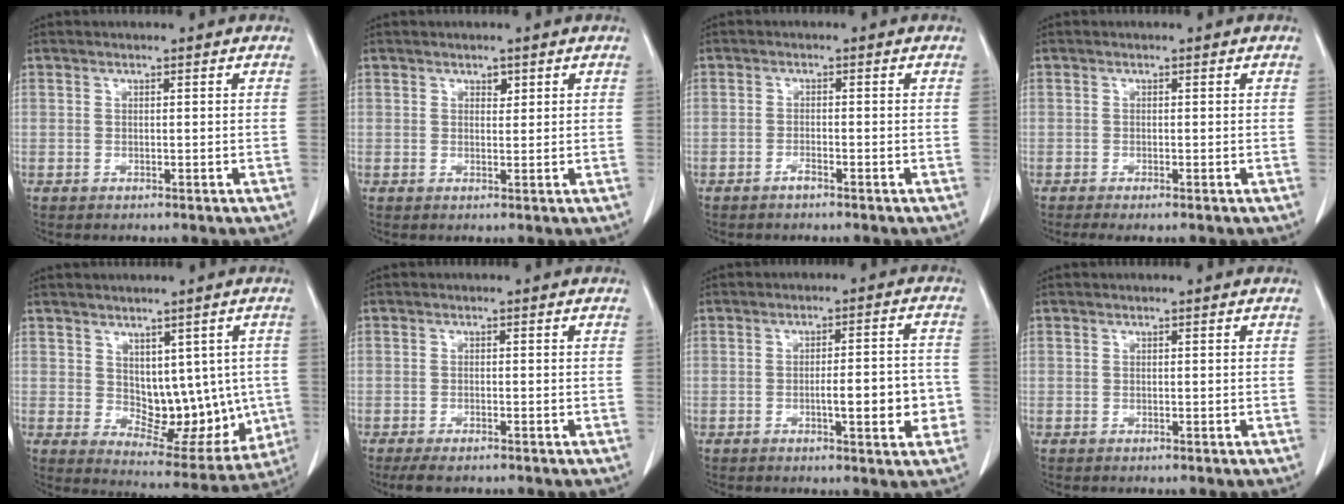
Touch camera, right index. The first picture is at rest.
{"total": 1.2, "force": [0.7, 0.7, 0.6], "torque": [-0.003, -0.004, 0.008]}
{"total": 1.1, "force": [-0.9, 0.1, 0.6], "torque": [-0.010, 0.003, -0.016]}
{"total": 1.2, "force": [-0.8, 0.0, 0.8], "torque": [-0.015, -0.004, -0.015]}
{"total": 11.1, "force": [0.5, 6.6, 8.9], "torque": [-0.098, 0.000, 0.031]}
{"total": 3.0, "force": [-2.3, 0.8, 1.7], "torque": [-0.028, -0.006, -0.035]}
{"total": 7.7, "force": [-1.9, 1.6, 7.2], "torque": [-0.096, 0.010, -0.022]}
{"total": 0.0}